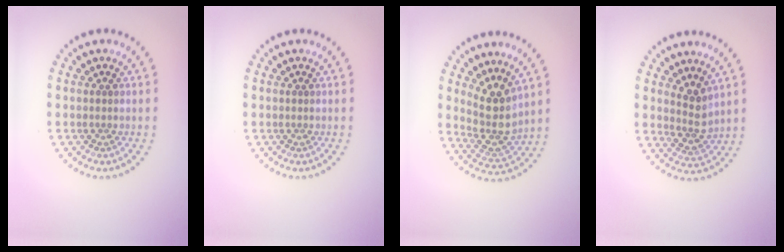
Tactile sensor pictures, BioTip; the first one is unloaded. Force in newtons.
{"total": 0.0}
{"total": 3.9, "press": 3.1, "slide": 2.3}
{"total": 2.5, "press": 1.9, "slide": 1.6}